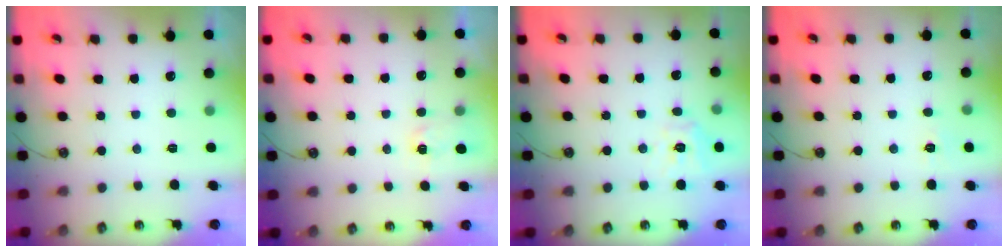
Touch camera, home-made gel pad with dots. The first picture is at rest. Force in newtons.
{"total": 2.9, "press": 2.9, "slide": 0.4}
{"total": 9.3, "press": 9.3, "slide": 0.9}
{"total": 4.8, "press": 4.8, "slide": 0.6}